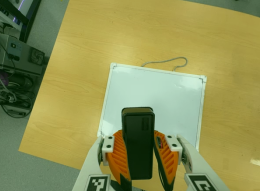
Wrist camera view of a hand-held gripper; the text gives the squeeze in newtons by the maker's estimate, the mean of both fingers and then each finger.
{"total": 9.0, "left": 7.6, "right": 10.4}